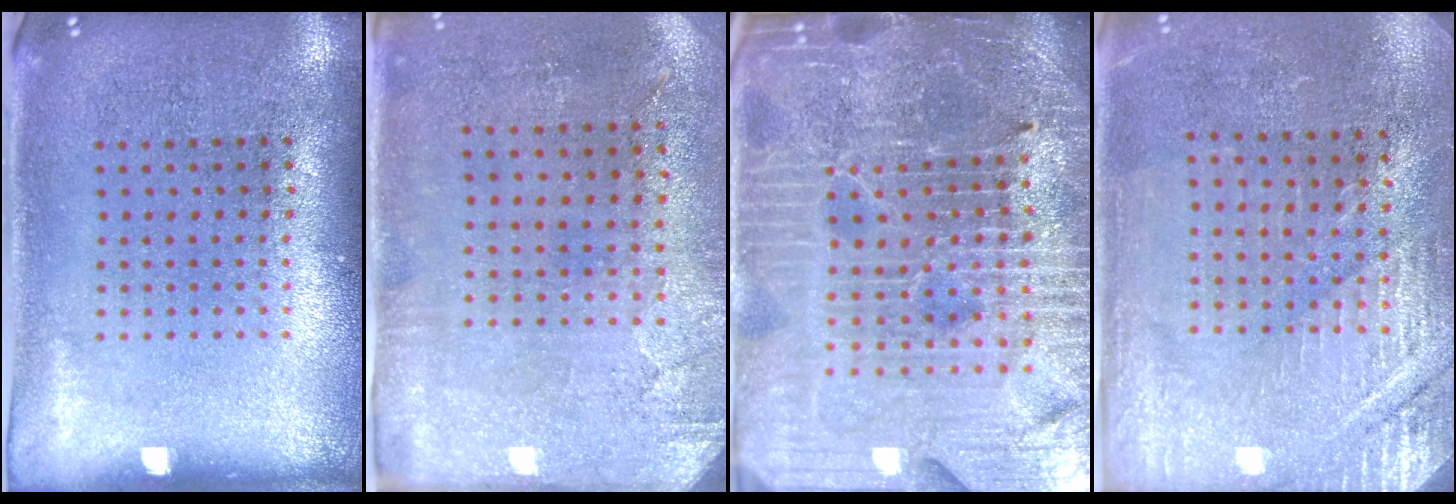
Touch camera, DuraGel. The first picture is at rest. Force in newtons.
{"total": 2.9, "press": 2.4, "slide": 1.7}
{"total": 6.1, "press": 5.5, "slide": 2.5}
{"total": 2.9, "press": 2.9, "slide": 0.3}